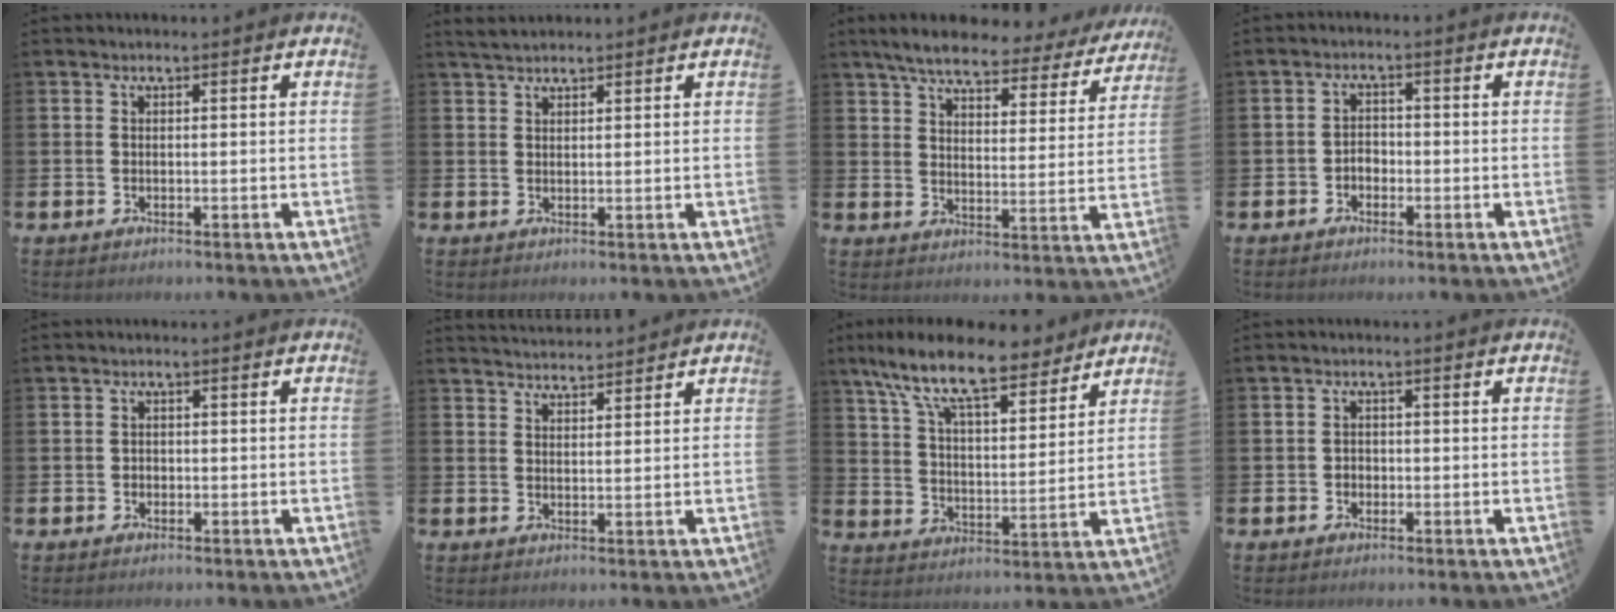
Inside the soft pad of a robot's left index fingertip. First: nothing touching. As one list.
[{"total": 2.3, "force": [2.1, 0.5, 0.7], "torque": [-0.015, 0.000, 0.039]}, {"total": 6.2, "force": [5.6, 1.1, 2.5], "torque": [-0.074, -0.030, 0.093]}, {"total": 1.8, "force": [-1.0, 1.3, 0.6], "torque": [-0.011, 0.004, -0.023]}, {"total": 0.8, "force": [-0.1, 0.7, 0.2], "torque": [-0.002, 0.005, -0.005]}, {"total": 3.2, "force": [3.2, 0.2, -0.1], "torque": [-0.002, -0.018, 0.059]}, {"total": 12.1, "force": [10.1, 3.2, 5.9], "torque": [-0.137, -0.052, 0.175]}, {"total": 1.2, "force": [-0.3, 1.1, 0.4], "torque": [-0.007, 0.004, -0.009]}]